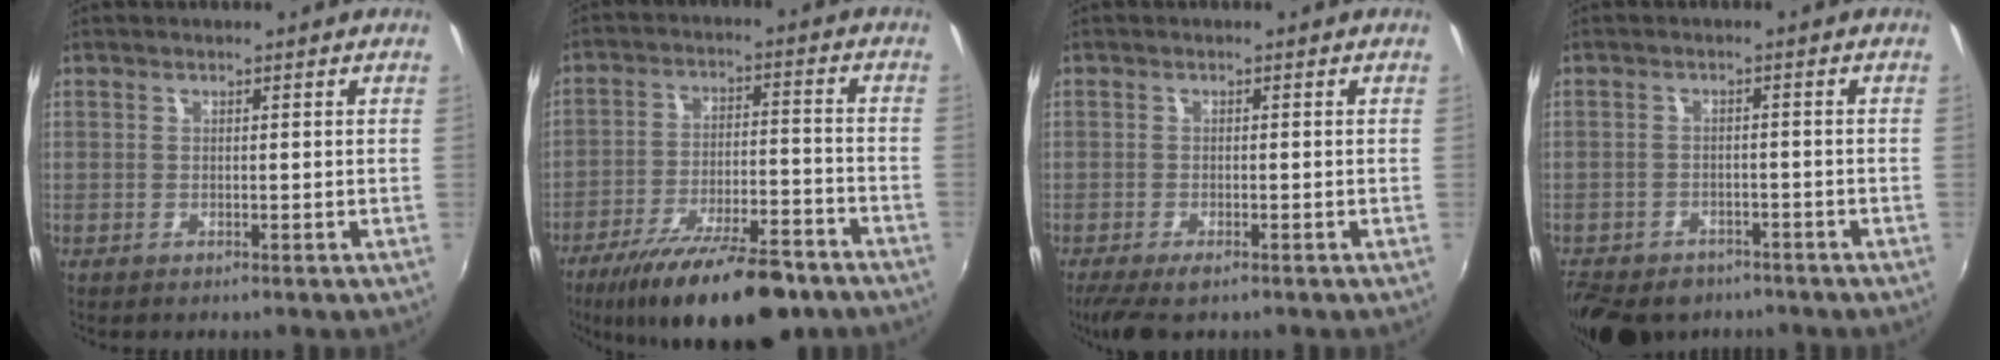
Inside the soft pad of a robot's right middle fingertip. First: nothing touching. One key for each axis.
{"total": 19.5, "fx": -14.5, "fy": 5.6, "fz": 11.8, "tx": -0.210, "ty": -0.026, "tz": -0.218}
{"total": 5.6, "fx": -4.0, "fy": 1.8, "fz": 3.5, "tx": -0.083, "ty": -0.025, "tz": -0.070}
{"total": 12.4, "fx": -9.2, "fy": 6.7, "fz": 4.9, "tx": -0.130, "ty": -0.018, "tz": -0.139}